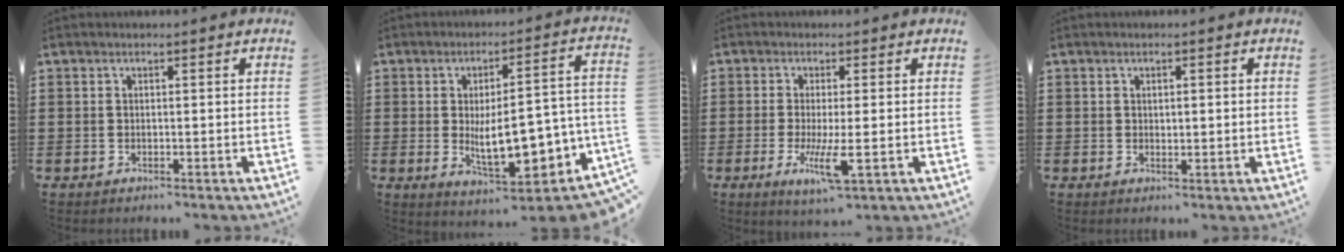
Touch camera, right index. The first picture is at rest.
{"total": 11.0, "force": [-2.6, 4.2, 9.9], "torque": [-0.141, -0.005, -0.040]}
{"total": 6.3, "force": [-1.7, 0.9, 6.0], "torque": [-0.127, -0.026, -0.031]}
{"total": 0.8, "force": [0.3, 0.3, 0.7], "torque": [-0.013, 0.002, 0.005]}